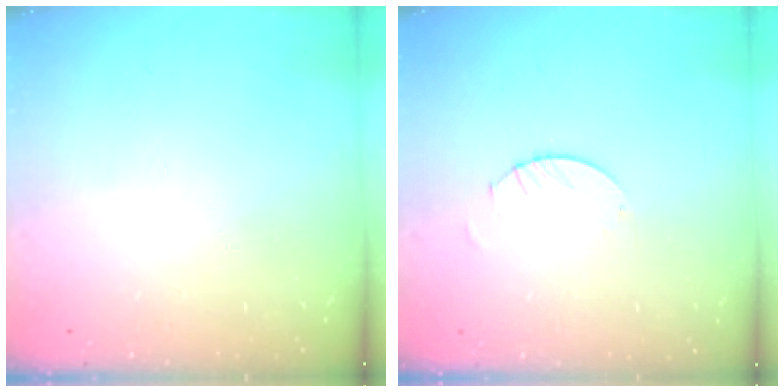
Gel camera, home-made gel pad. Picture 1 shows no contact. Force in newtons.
{"total": 2.0, "press": 2.0, "slide": 0.2}